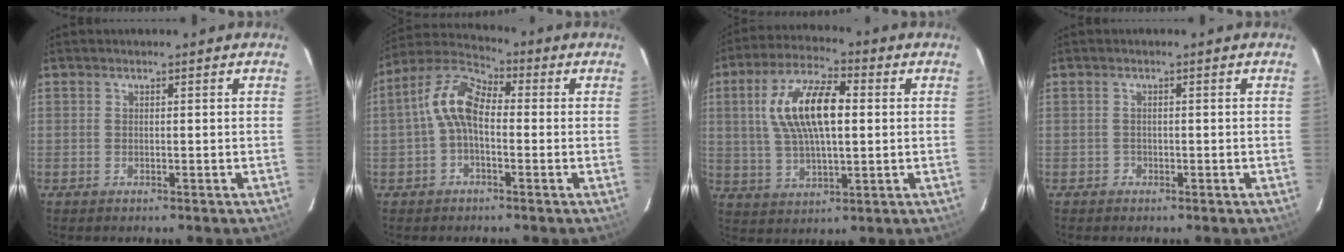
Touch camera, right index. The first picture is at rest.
{"total": 8.8, "force": [-0.7, 4.8, 7.4], "torque": [-0.157, 0.029, -0.020]}
{"total": 14.4, "force": [2.5, 5.9, 12.9], "torque": [-0.249, 0.018, 0.047]}
{"total": 0.9, "force": [-0.6, 0.7, -0.1], "torque": [0.001, 0.004, -0.009]}